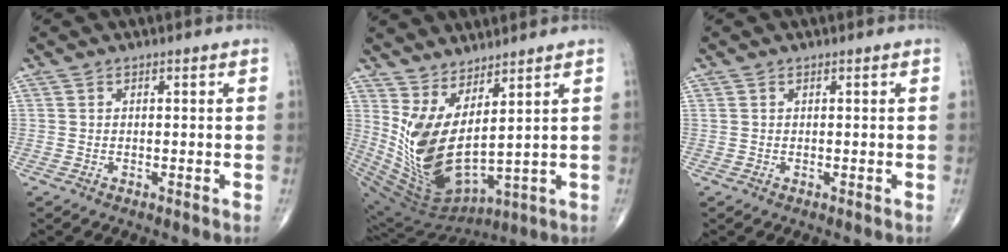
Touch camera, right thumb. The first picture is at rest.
{"total": 14.8, "force": [4.4, 5.3, 13.1], "torque": [-0.258, -0.063, 0.112]}
{"total": 0.0}